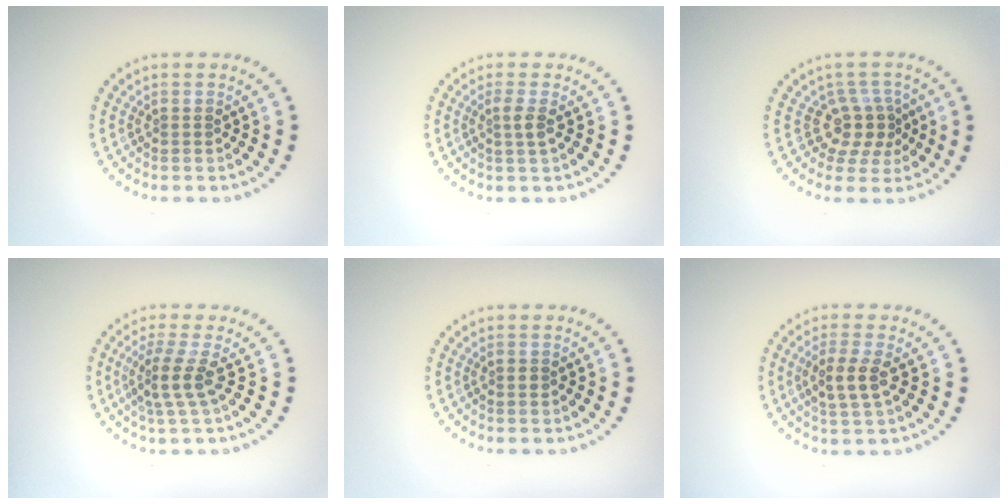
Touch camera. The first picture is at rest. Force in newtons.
{"total": 1.4, "press": 1.1, "slide": 0.9}
{"total": 3.2, "press": 2.4, "slide": 2.1}
{"total": 2.7, "press": 1.9, "slide": 1.9}
{"total": 0.8, "press": 0.8, "slide": 0.1}
{"total": 2.7, "press": 2.6, "slide": 0.9}